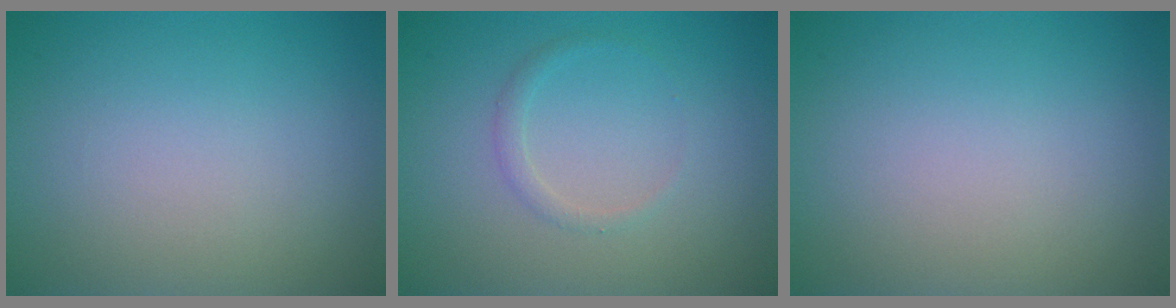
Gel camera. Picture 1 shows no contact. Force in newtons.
{"total": 1.0, "press": 1.0, "slide": 0.0}
{"total": 0.0}